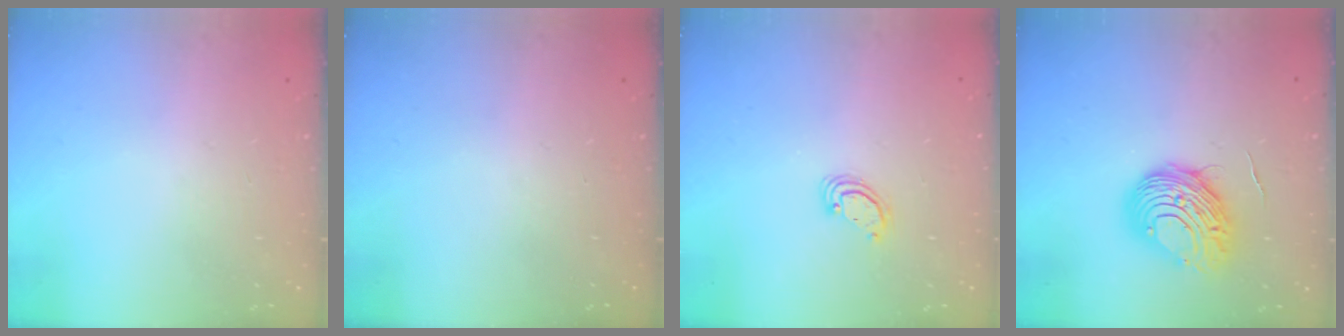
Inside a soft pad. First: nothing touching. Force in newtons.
{"total": 0.0}
{"total": 2.5, "press": 2.5, "slide": 0.2}
{"total": 10.3, "press": 10.3, "slide": 0.7}